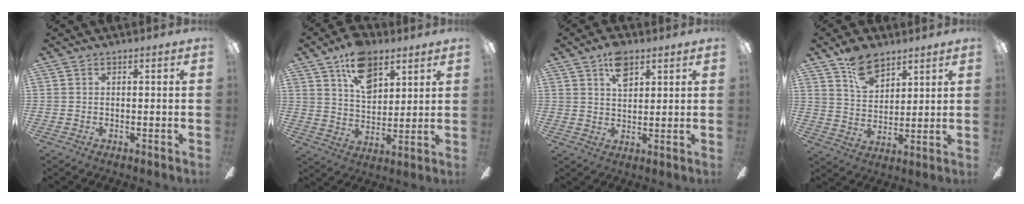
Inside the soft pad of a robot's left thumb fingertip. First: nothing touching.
{"total": 12.7, "force": [7.5, 7.5, 7.0], "torque": [-0.107, -0.023, 0.135]}
{"total": 7.2, "force": [4.0, 4.1, 4.3], "torque": [-0.062, -0.005, 0.069]}
{"total": 9.8, "force": [6.9, 5.7, 3.9], "torque": [-0.060, -0.031, 0.129]}